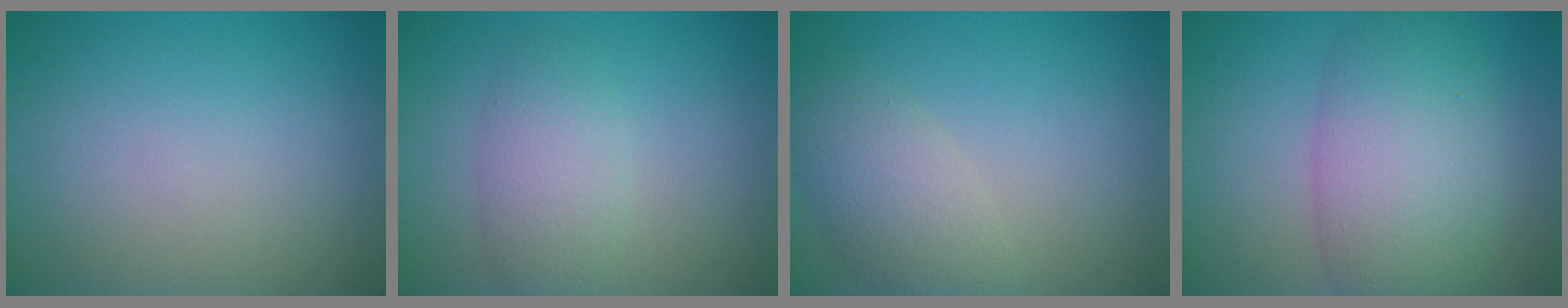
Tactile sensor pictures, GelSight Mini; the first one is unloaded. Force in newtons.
{"total": 3.3, "press": 3.2, "slide": 0.1}
{"total": 4.0, "press": 4.0, "slide": 0.3}
{"total": 8.2, "press": 8.1, "slide": 0.4}